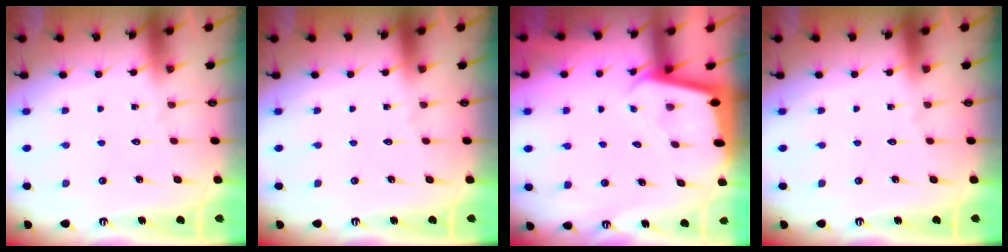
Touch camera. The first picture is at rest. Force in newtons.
{"total": 0.0}
{"total": 1.9, "press": 1.9, "slide": 0.1}
{"total": 0.0}